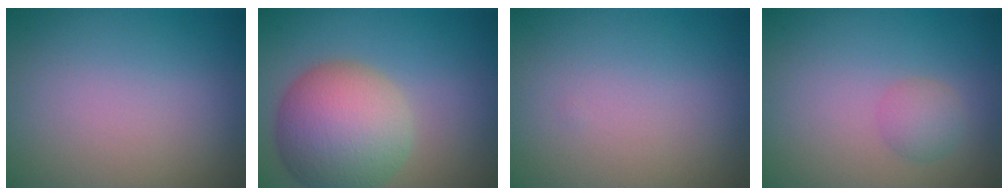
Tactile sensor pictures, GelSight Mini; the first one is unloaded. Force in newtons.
{"total": 8.0, "press": 8.0, "slide": 0.2}
{"total": 0.0}
{"total": 1.6, "press": 1.6, "slide": 0.0}